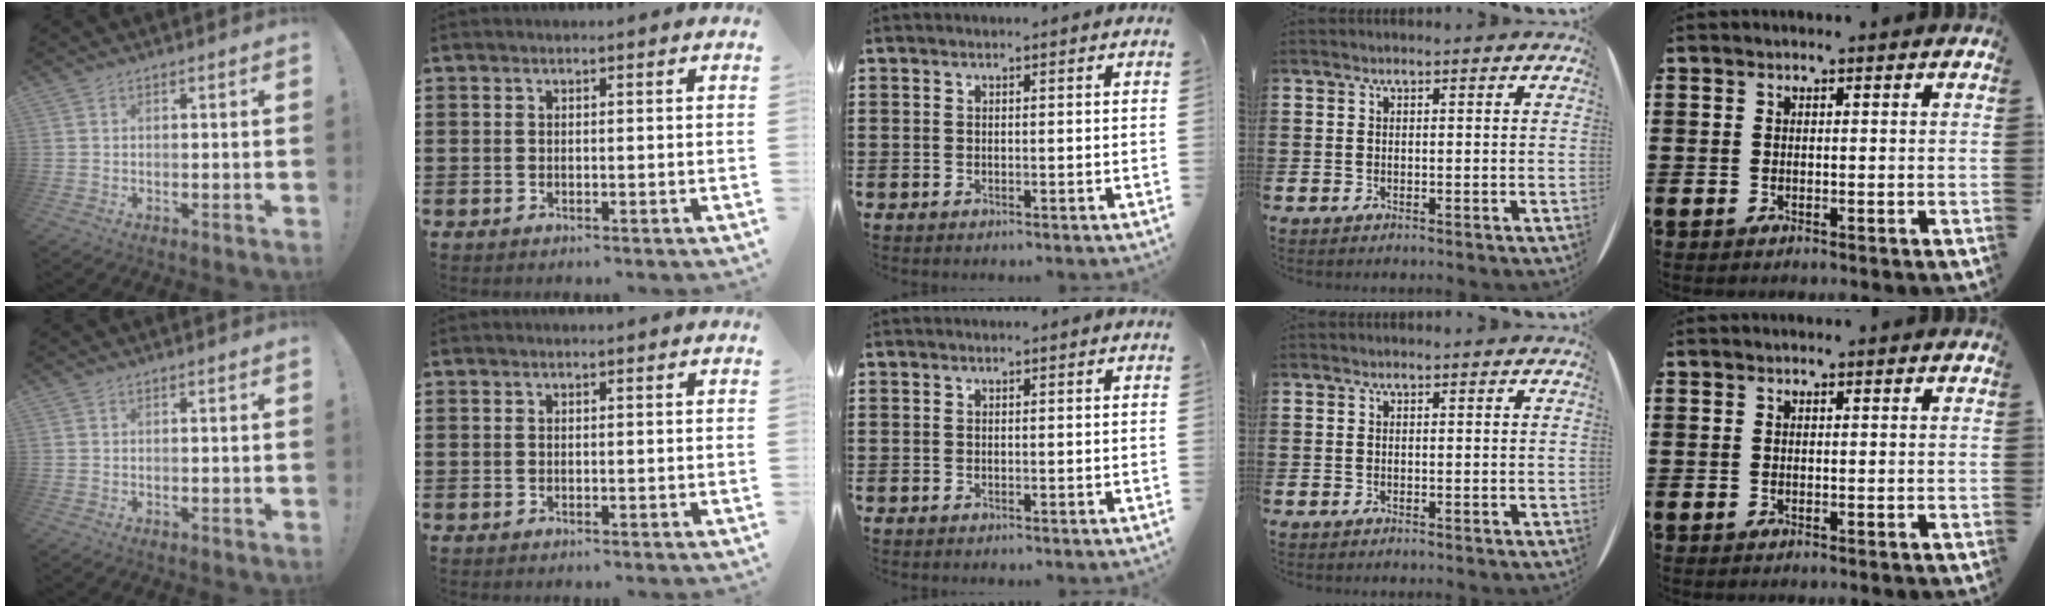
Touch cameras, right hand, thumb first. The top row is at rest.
{}